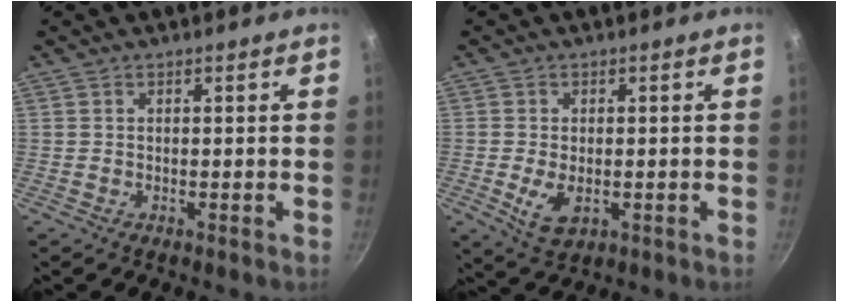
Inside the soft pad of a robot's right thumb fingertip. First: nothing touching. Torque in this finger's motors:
{"motor_torque": [-0.20, 0.38, 0.29, 0.50, -0.04]}